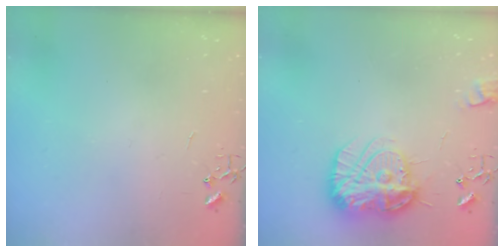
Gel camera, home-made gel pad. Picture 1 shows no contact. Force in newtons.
{"total": 15.4, "press": 15.4, "slide": 1.3}